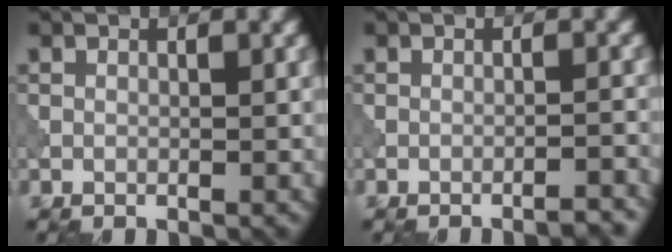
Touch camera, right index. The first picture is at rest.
{"total": 2.5, "force": [-2.2, 0.3, 1.2], "torque": [-0.015, 0.015, -0.035]}